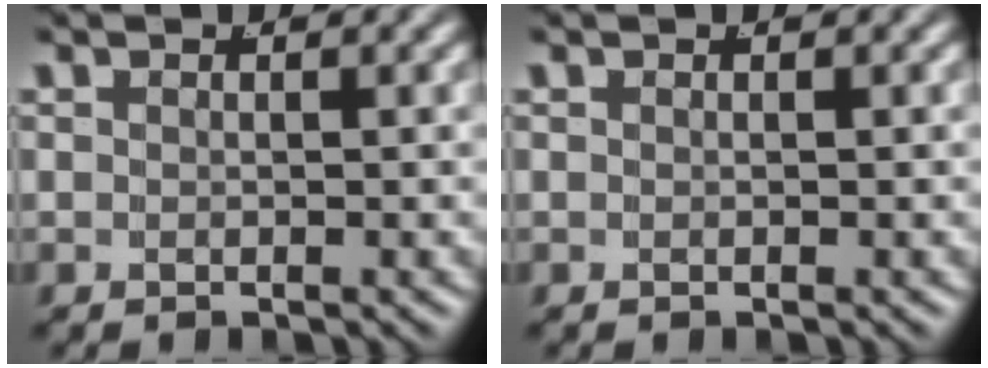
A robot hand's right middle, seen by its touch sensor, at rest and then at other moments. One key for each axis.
{"total": 0.0}